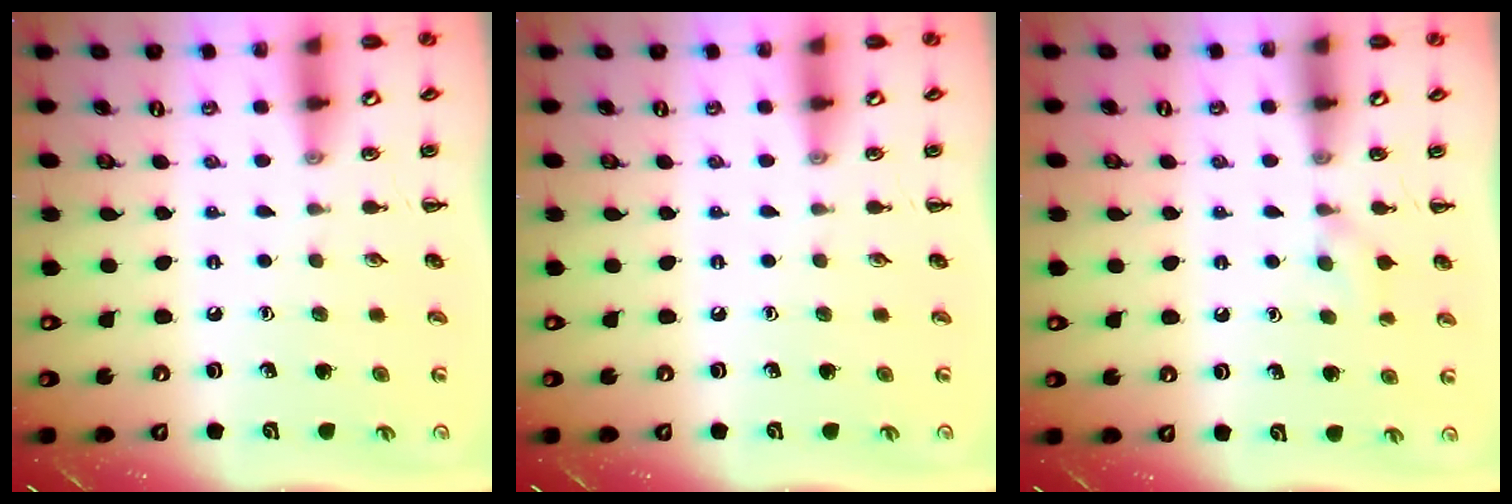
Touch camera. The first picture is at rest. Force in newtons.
{"total": 0.0}
{"total": 5.4, "press": 5.1, "slide": 1.7}